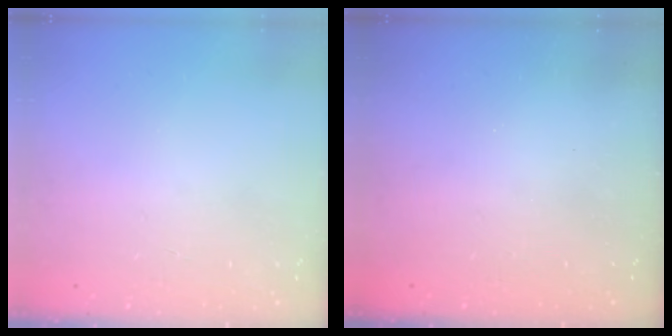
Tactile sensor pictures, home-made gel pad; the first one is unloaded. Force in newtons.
{"total": 2.4, "press": 2.3, "slide": 0.8}